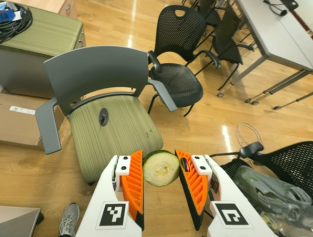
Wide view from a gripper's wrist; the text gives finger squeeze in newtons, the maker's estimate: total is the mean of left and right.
{"total": 10.6, "left": 11.4, "right": 9.8}